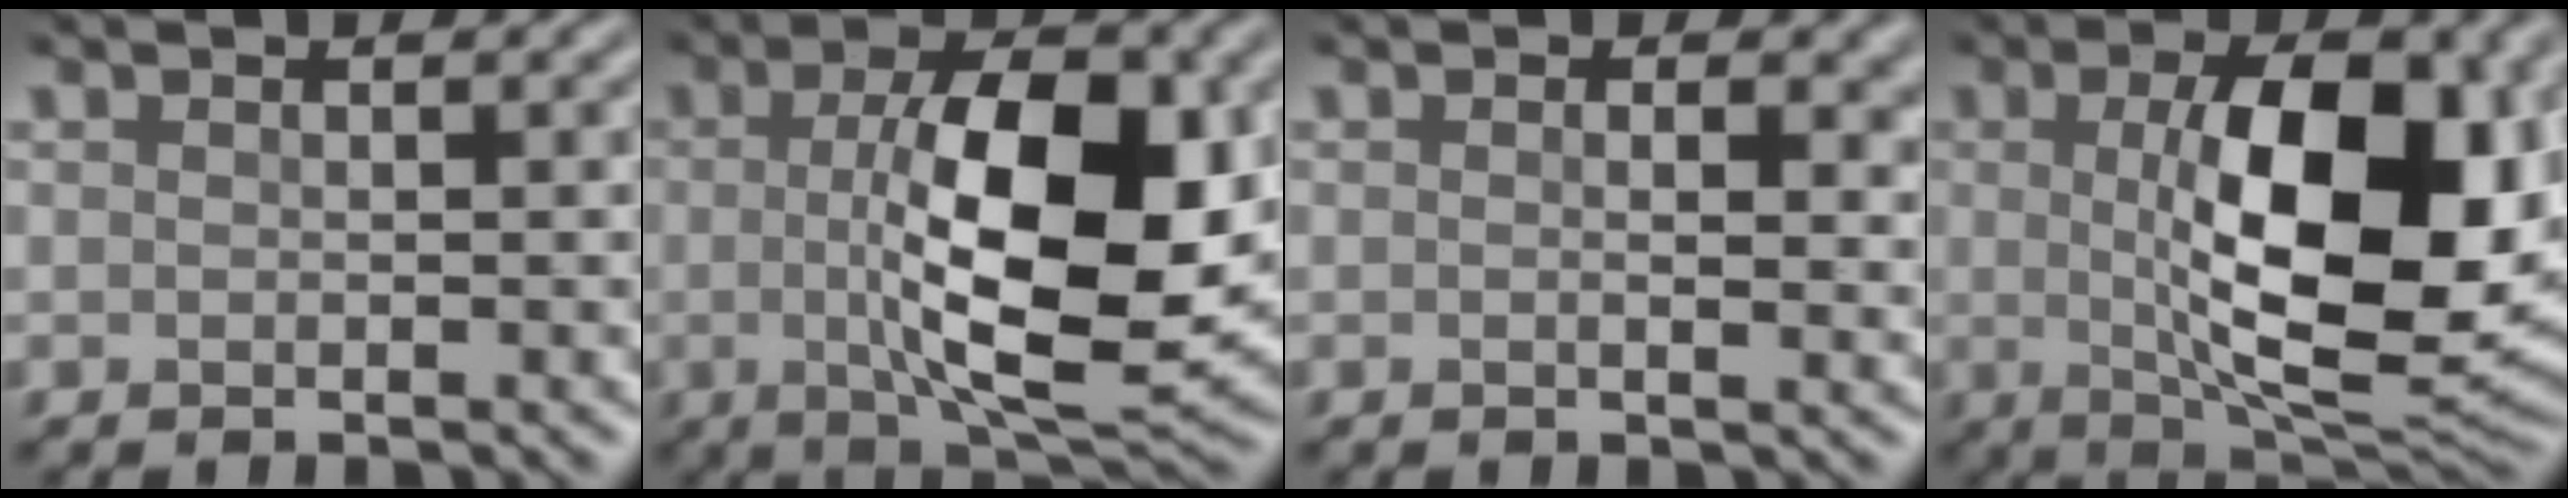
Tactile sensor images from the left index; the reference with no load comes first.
{"total": 11.7, "force": [0.2, 4.3, 10.8], "torque": [-0.173, -0.003, 0.006]}
{"total": 3.1, "force": [0.4, 1.4, 2.7], "torque": [-0.026, 0.000, 0.002]}
{"total": 13.2, "force": [0.9, 5.3, 12.0], "torque": [-0.174, -0.006, 0.020]}